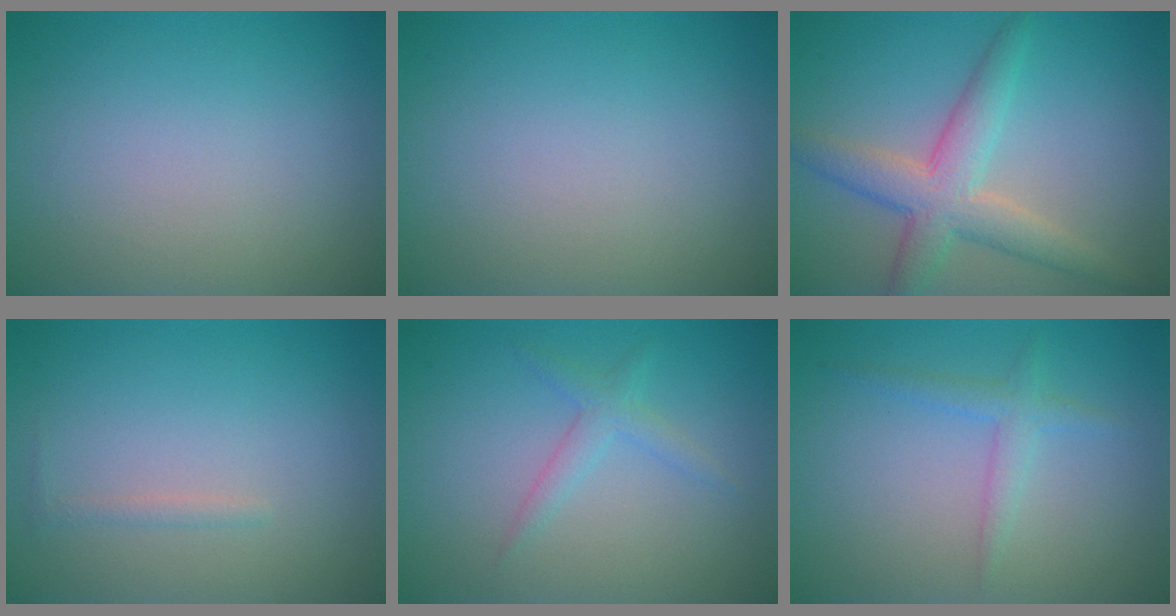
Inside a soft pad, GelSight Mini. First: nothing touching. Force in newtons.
{"total": 0.0}
{"total": 5.1, "press": 5.1, "slide": 0.2}
{"total": 0.7, "press": 0.7, "slide": 0.0}
{"total": 1.7, "press": 1.7, "slide": 0.1}
{"total": 1.7, "press": 1.7, "slide": 0.1}